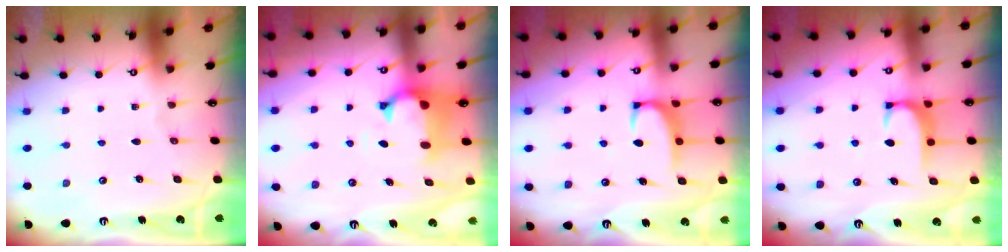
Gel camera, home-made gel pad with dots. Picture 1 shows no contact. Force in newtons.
{"total": 1.2, "press": 0.2, "slide": 1.2}
{"total": 2.3, "press": 2.2, "slide": 0.6}
{"total": 1.9, "press": 1.8, "slide": 0.5}